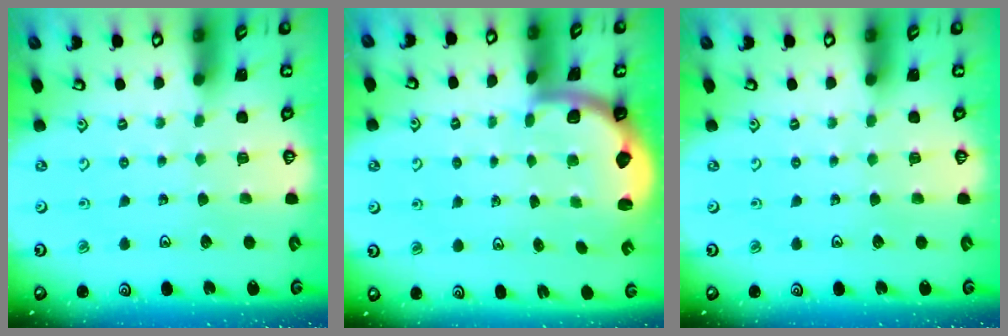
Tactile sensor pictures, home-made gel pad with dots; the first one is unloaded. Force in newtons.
{"total": 2.0, "press": 1.9, "slide": 0.5}
{"total": 0.0}